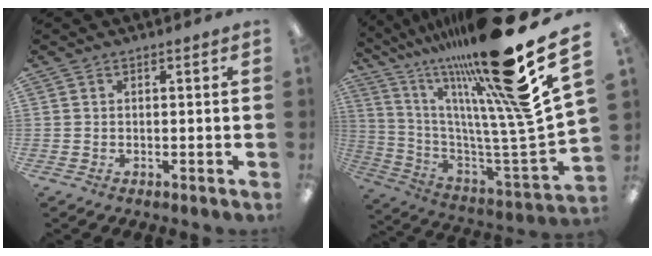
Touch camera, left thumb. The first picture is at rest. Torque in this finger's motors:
{"motor_torque": [2.10, -0.39, 2.37, -0.41, 0.71]}